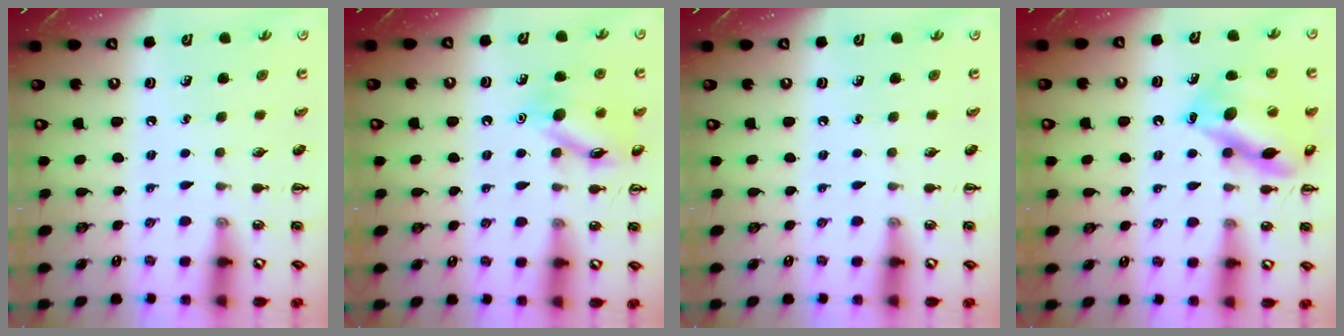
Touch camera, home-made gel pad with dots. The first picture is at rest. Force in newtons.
{"total": 12.7, "press": 12.7, "slide": 0.7}
{"total": 0.0}
{"total": 14.8, "press": 14.8, "slide": 1.0}